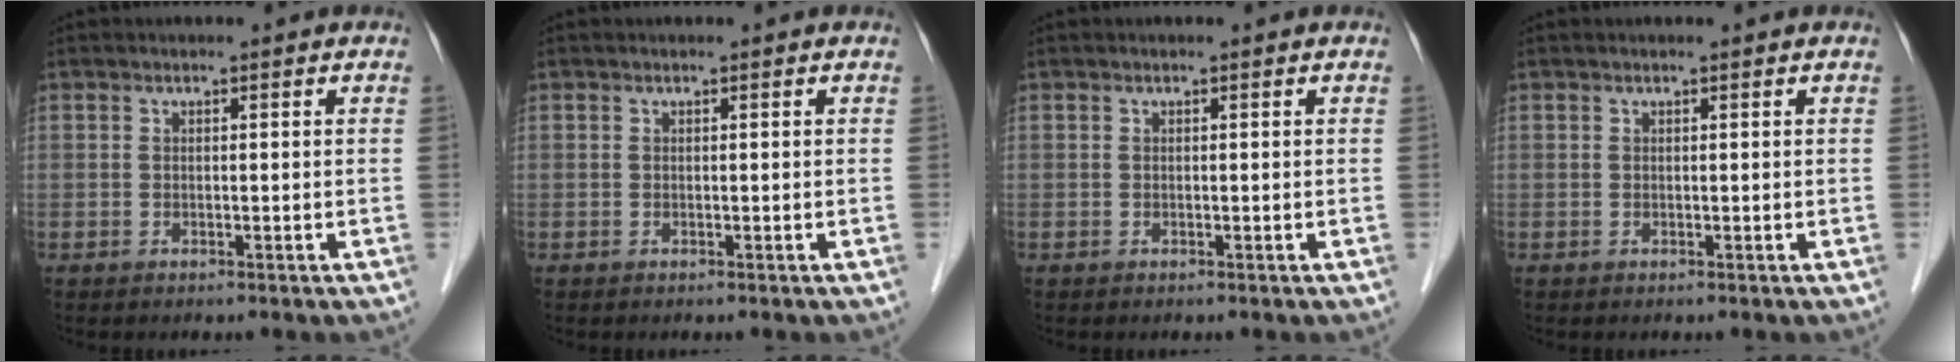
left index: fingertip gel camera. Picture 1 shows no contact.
{"total": 0.0}
{"total": 0.0}
{"total": 0.0}